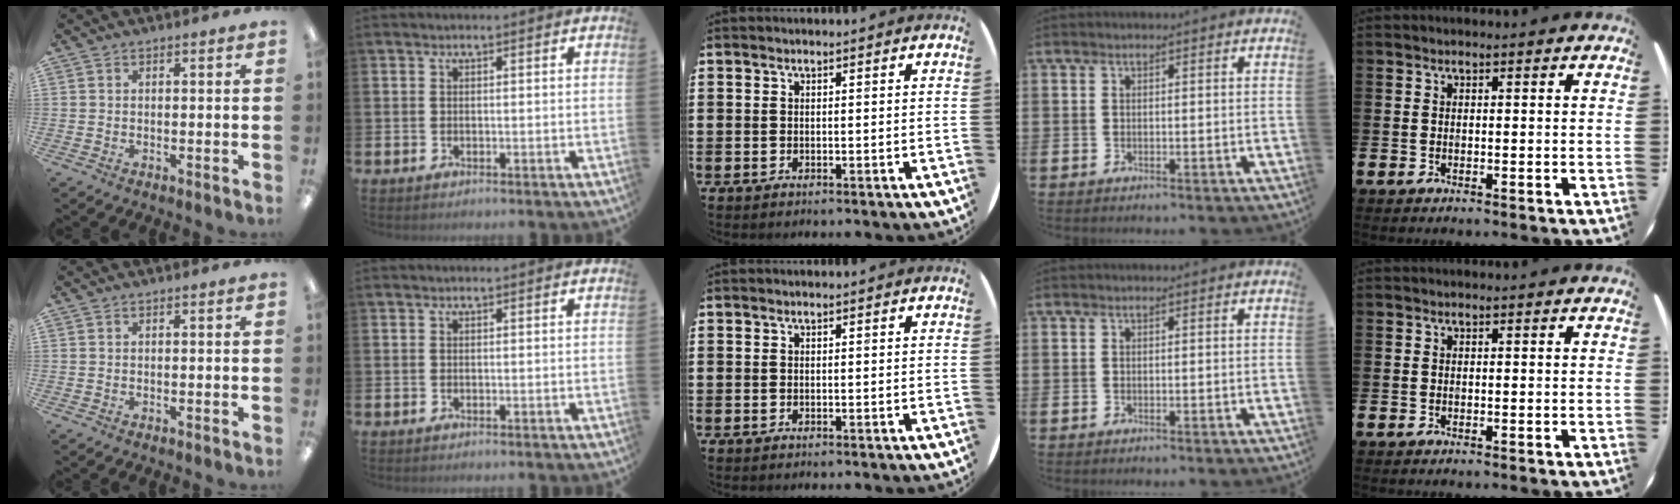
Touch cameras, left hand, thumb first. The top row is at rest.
{}